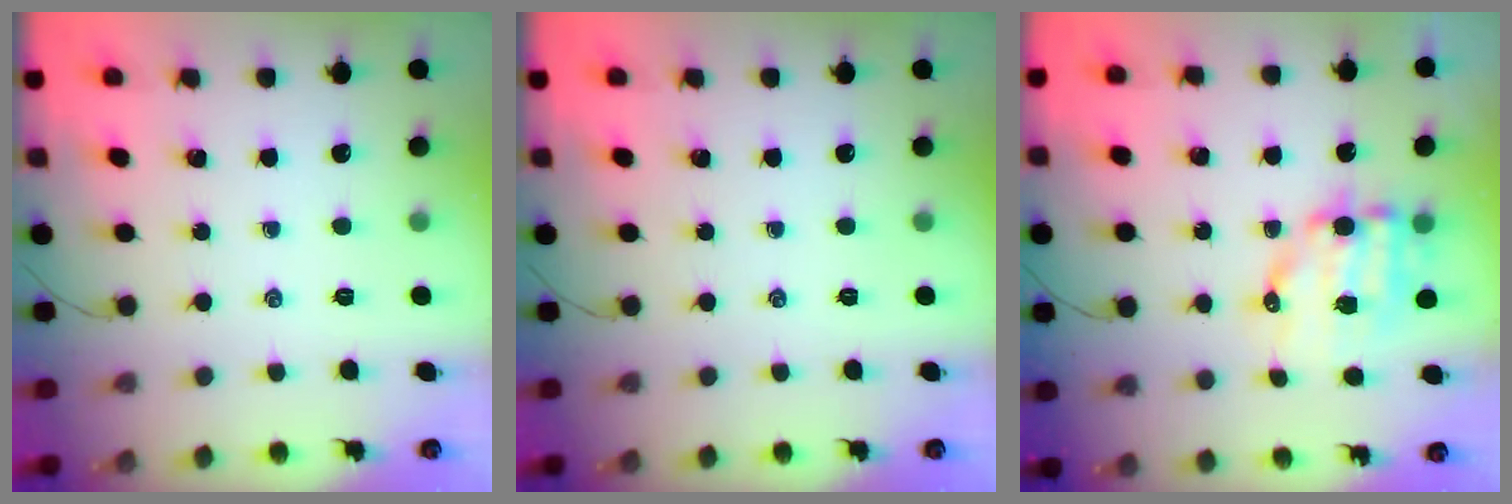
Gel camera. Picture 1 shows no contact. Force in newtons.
{"total": 0.0}
{"total": 10.1, "press": 9.9, "slide": 2.2}